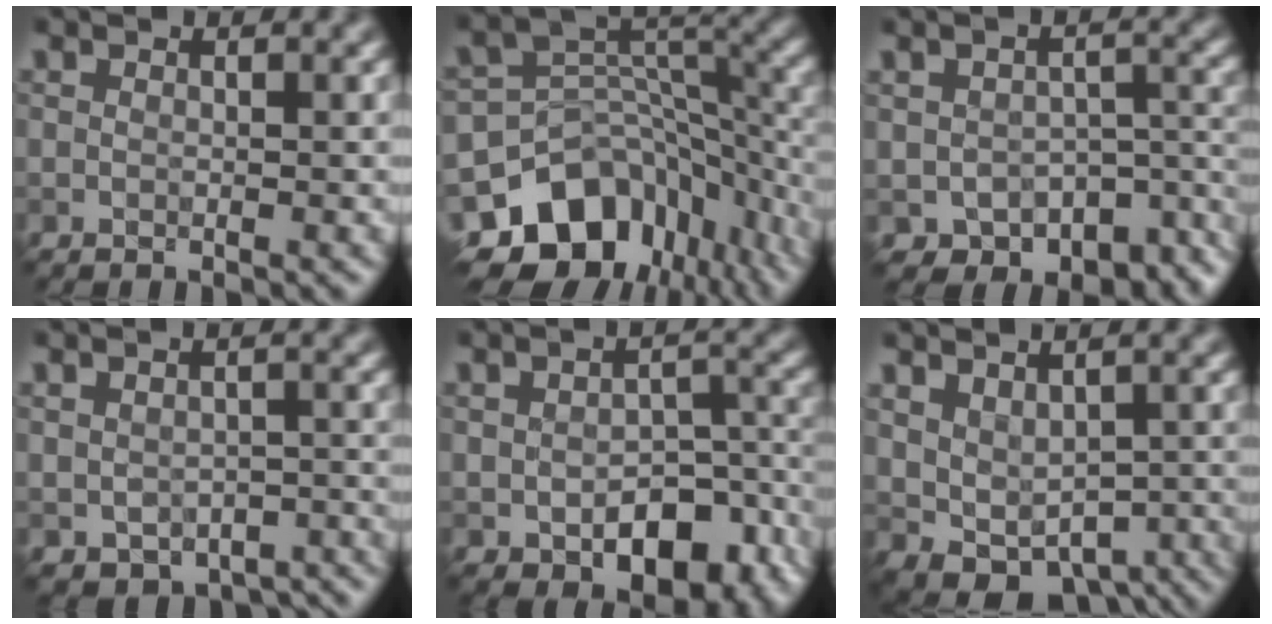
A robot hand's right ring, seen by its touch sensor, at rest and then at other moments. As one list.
[{"total": 12.9, "force": [-7.7, 8.7, 5.7], "torque": [-0.112, 0.006, -0.111]}, {"total": 7.7, "force": [-5.1, 4.4, 3.6], "torque": [-0.043, -0.031, -0.061]}, {"total": 3.8, "force": [-2.4, 2.4, 1.6], "torque": [-0.018, -0.020, -0.023]}, {"total": 8.8, "force": [-4.1, 5.2, 5.8], "torque": [-0.086, -0.024, -0.038]}, {"total": 5.1, "force": [-0.9, 3.5, 3.5], "torque": [-0.056, -0.023, 0.009]}]